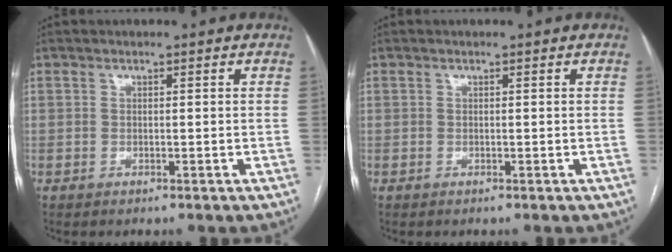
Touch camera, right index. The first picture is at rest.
{"total": 0.0}